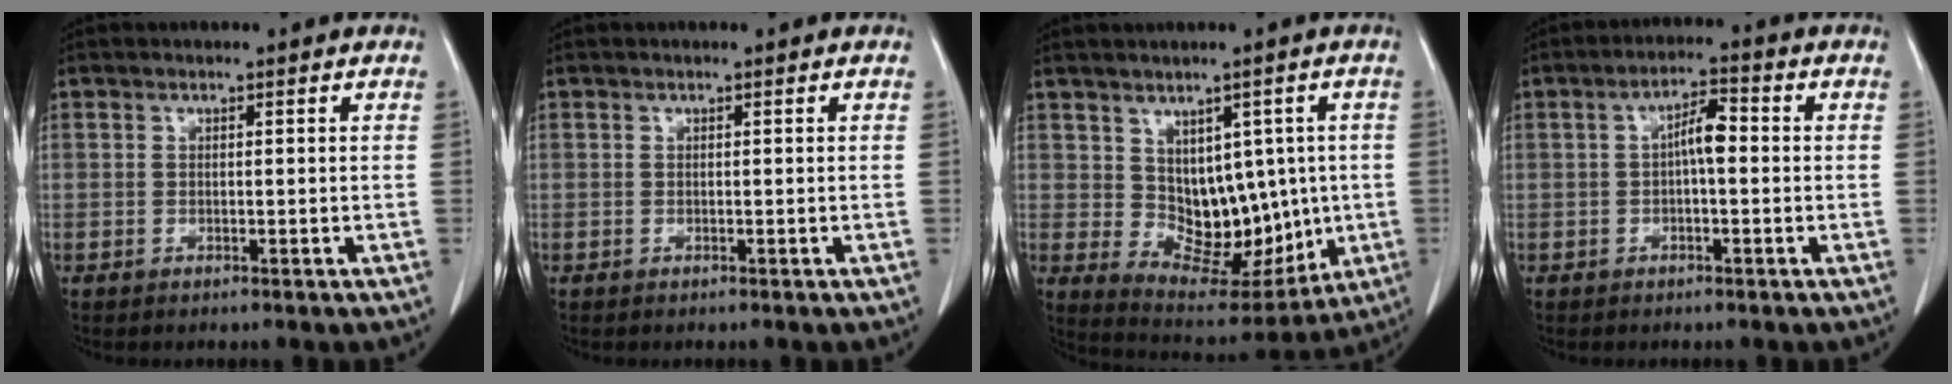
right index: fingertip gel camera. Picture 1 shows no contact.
{"total": 0.0}
{"total": 11.1, "force": [0.6, 7.4, 8.2], "torque": [-0.101, 0.016, 0.038]}
{"total": 4.3, "force": [0.0, 1.2, 4.1], "torque": [-0.071, 0.016, -0.002]}